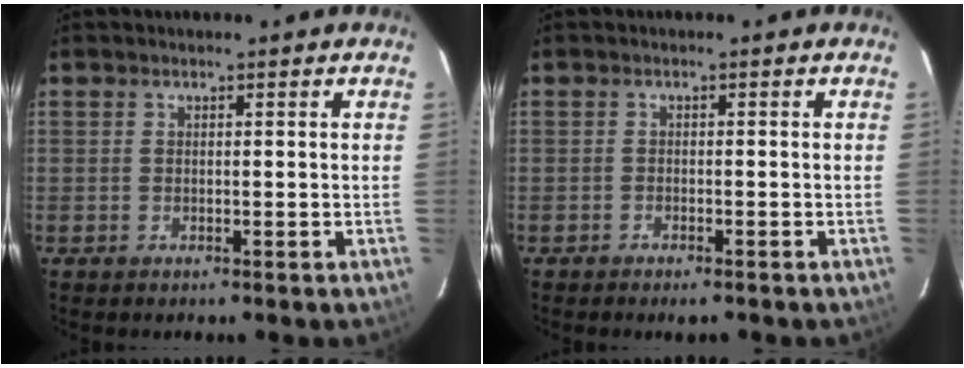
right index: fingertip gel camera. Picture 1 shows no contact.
{"total": 2.3, "force": [-1.9, 0.8, 1.0], "torque": [-0.027, -0.006, -0.032]}